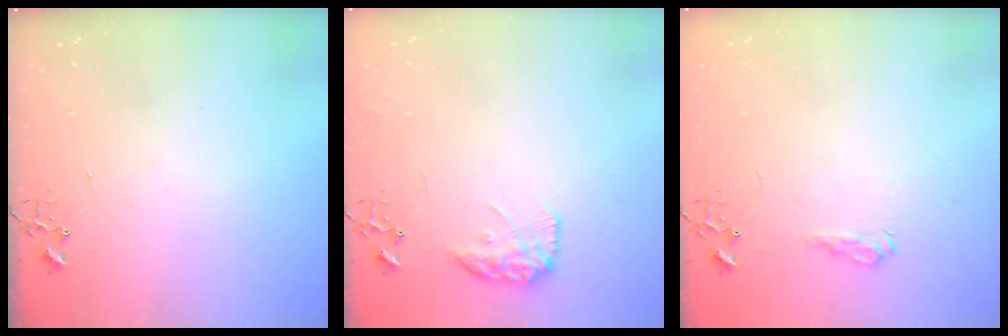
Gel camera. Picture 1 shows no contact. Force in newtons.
{"total": 12.1, "press": 12.0, "slide": 0.6}
{"total": 8.2, "press": 8.2, "slide": 0.9}